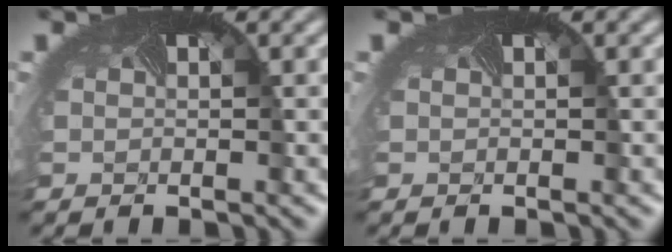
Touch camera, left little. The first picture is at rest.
{"total": 0.0}